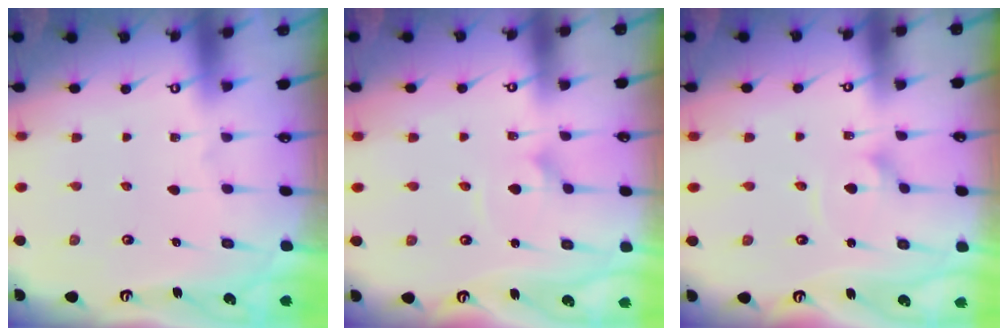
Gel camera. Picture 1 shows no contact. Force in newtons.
{"total": 2.6, "press": 2.6, "slide": 0.2}
{"total": 1.7, "press": 1.7, "slide": 0.2}